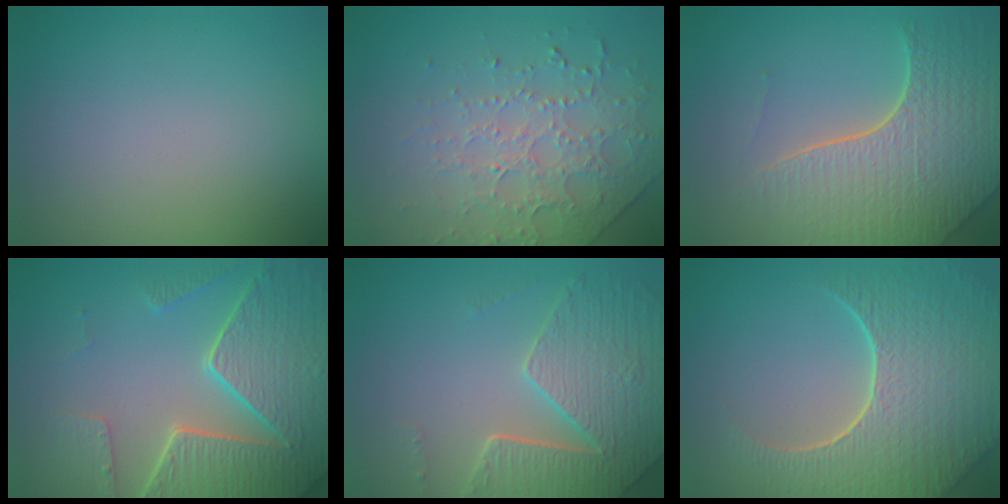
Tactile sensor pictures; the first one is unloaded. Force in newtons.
{"total": 4.1, "press": 3.3, "slide": 2.4}
{"total": 8.1, "press": 5.7, "slide": 5.7}
{"total": 8.4, "press": 6.1, "slide": 5.8}
{"total": 6.2, "press": 5.1, "slide": 3.6}
{"total": 8.8, "press": 6.3, "slide": 6.1}